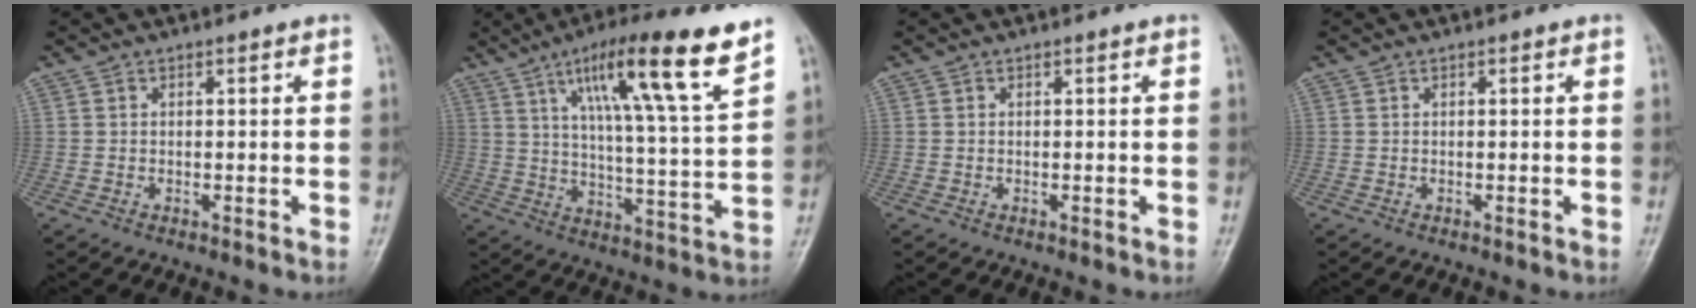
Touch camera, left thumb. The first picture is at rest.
{"total": 18.1, "force": [10.5, 1.8, 14.6], "torque": [-0.222, -0.042, 0.168]}
{"total": 0.0}
{"total": 0.0}